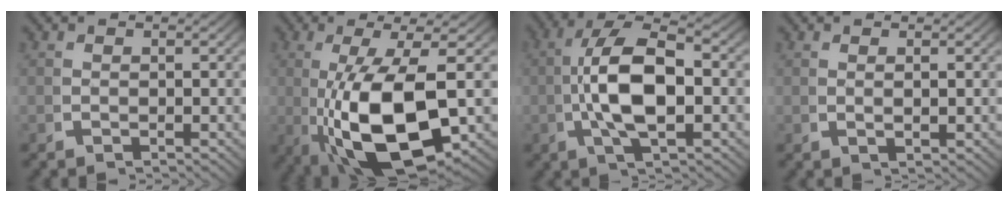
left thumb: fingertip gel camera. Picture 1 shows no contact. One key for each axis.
{"total": 13.5, "fx": -1.9, "fy": 6.3, "fz": 11.8, "tx": -0.242, "ty": -0.045, "tz": 0.003}
{"total": 9.2, "fx": 0.1, "fy": 4.5, "fz": 8.0, "tx": -0.167, "ty": -0.015, "tz": 0.004}
{"total": 1.0, "fx": 0.6, "fy": 0.1, "fz": 0.8, "tx": -0.018, "ty": -0.002, "tz": 0.014}